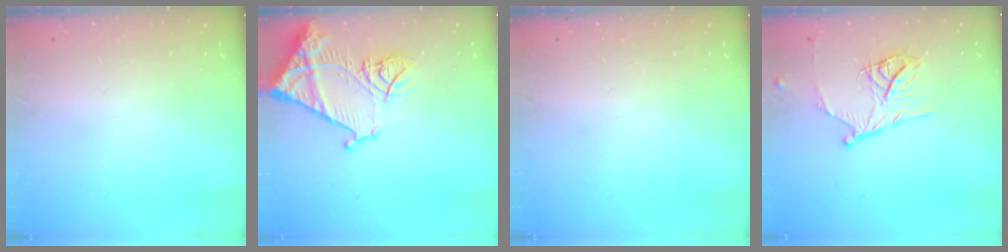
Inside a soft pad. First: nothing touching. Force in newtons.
{"total": 17.3, "press": 17.3, "slide": 1.6}
{"total": 0.0}
{"total": 13.1, "press": 13.1, "slide": 1.0}